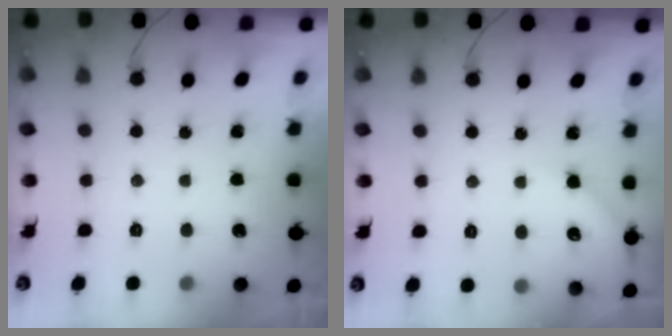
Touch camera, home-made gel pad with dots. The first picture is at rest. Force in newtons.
{"total": 3.6, "press": 3.5, "slide": 0.6}